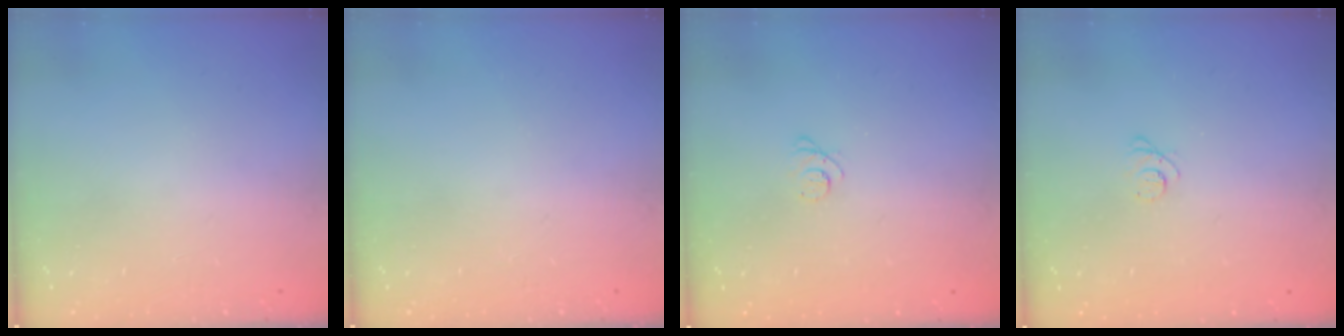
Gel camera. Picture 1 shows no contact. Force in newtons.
{"total": 0.0}
{"total": 2.4, "press": 2.3, "slide": 0.3}
{"total": 2.4, "press": 2.3, "slide": 0.3}